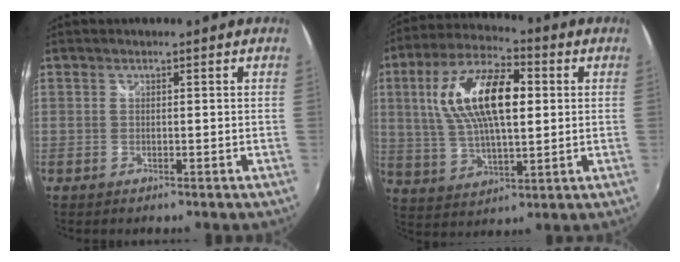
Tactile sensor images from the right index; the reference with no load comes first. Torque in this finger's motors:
{"motor_torque": [0.90, -0.13, 1.06, 0.21]}